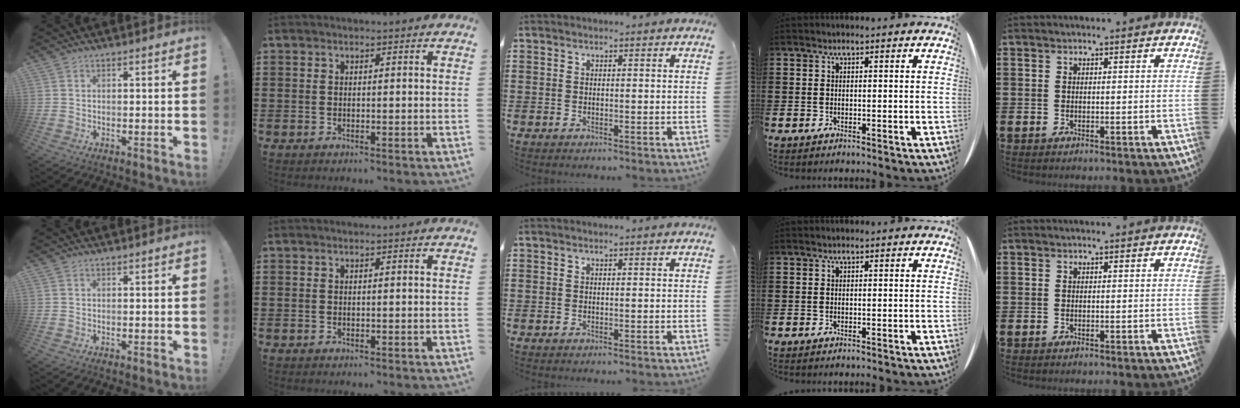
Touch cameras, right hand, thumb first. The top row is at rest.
{}